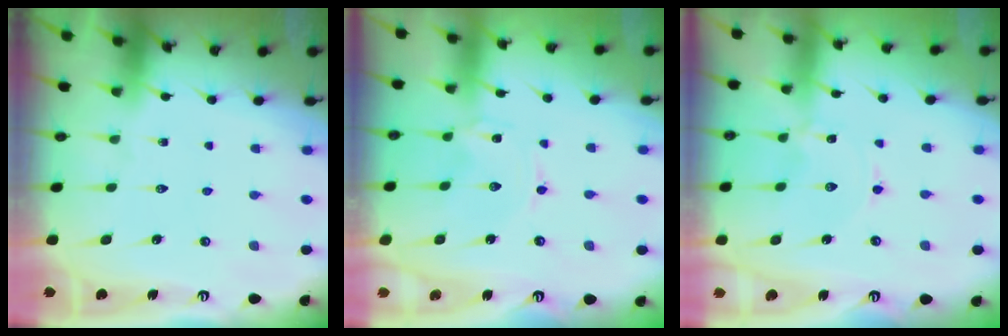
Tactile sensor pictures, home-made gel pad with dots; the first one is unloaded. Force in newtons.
{"total": 0.0}
{"total": 0.0}